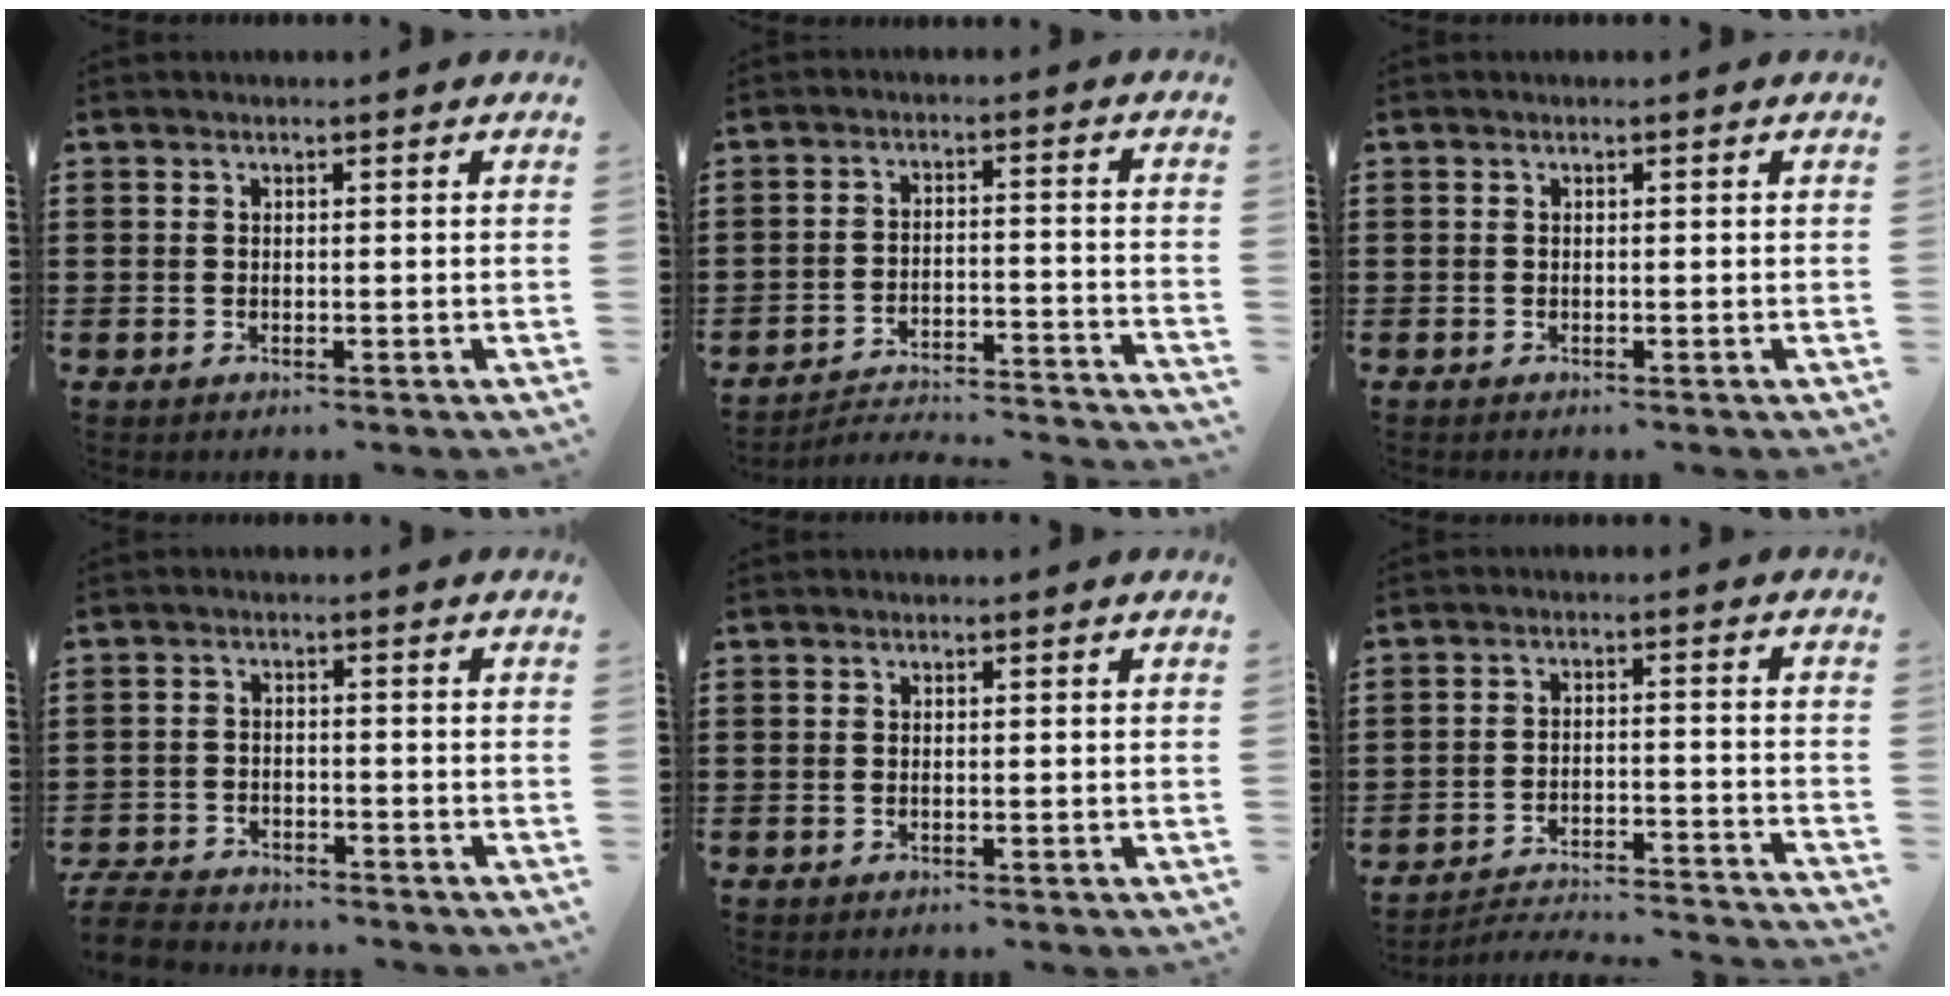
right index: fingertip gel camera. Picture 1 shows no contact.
{"total": 3.2, "force": [-3.0, 0.3, 1.0], "torque": [-0.026, -0.007, -0.068]}
{"total": 0.0}
{"total": 4.0, "force": [-3.9, 0.7, 0.5], "torque": [-0.024, -0.002, -0.086]}
{"total": 0.0}
{"total": 3.4, "force": [-3.3, 0.2, 0.9], "torque": [-0.025, -0.005, -0.073]}